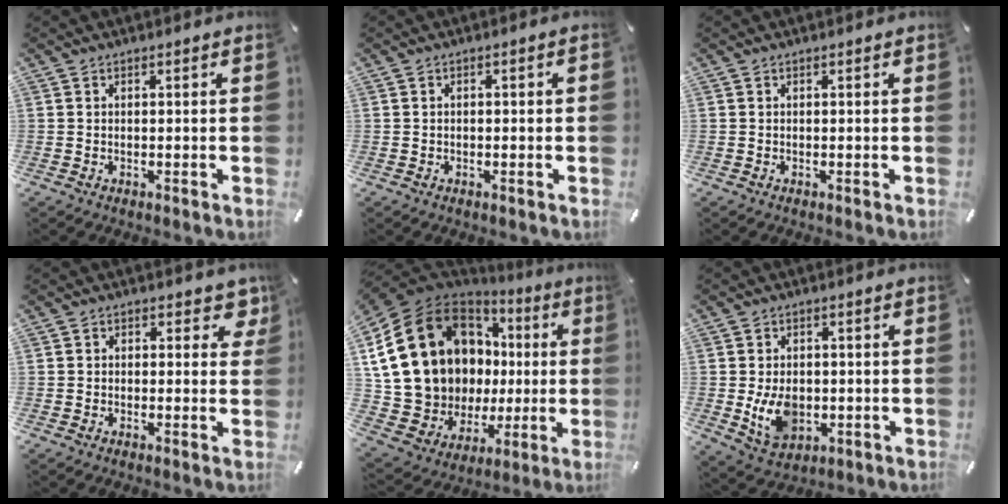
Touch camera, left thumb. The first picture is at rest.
{"total": 1.3, "force": [-0.4, 0.4, 1.1], "torque": [-0.019, 0.001, -0.007]}
{"total": 0.0}
{"total": 4.4, "force": [1.6, 3.0, 2.8], "torque": [-0.011, -0.006, 0.020]}
{"total": 23.9, "force": [5.0, 18.2, 14.6], "torque": [-0.312, -0.043, 0.125]}
{"total": 9.0, "force": [-1.0, 6.9, 5.8], "torque": [-0.115, -0.002, -0.020]}